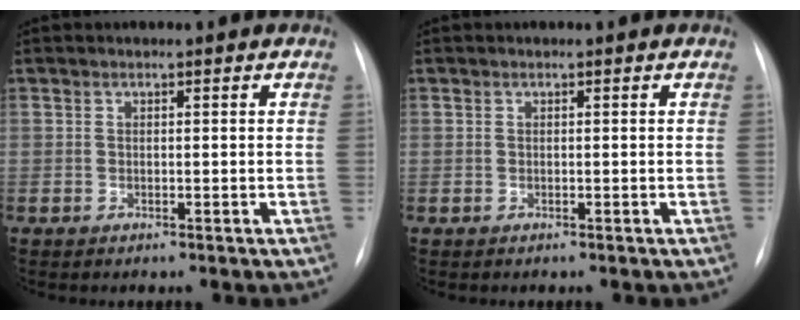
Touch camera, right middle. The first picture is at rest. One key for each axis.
{"total": 0.0}